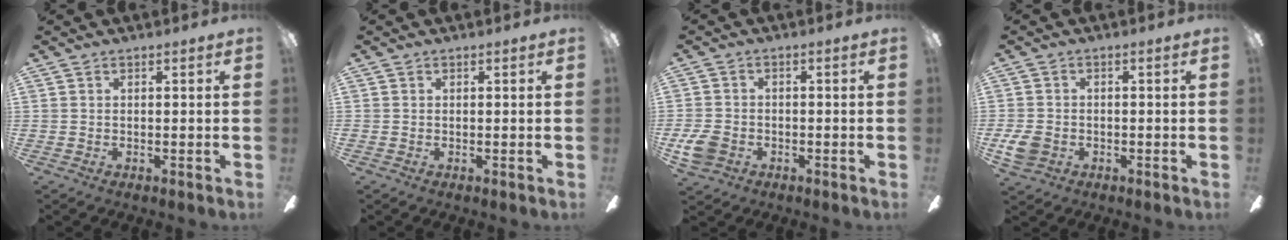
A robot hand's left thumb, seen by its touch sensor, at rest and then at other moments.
{"total": 0.6, "force": [0.1, 0.6, 0.0], "torque": [0.001, 0.004, 0.000]}
{"total": 5.7, "force": [-2.1, 4.5, 2.7], "torque": [-0.068, 0.012, -0.039]}
{"total": 5.3, "force": [-1.6, 4.3, 2.8], "torque": [-0.055, 0.009, -0.030]}